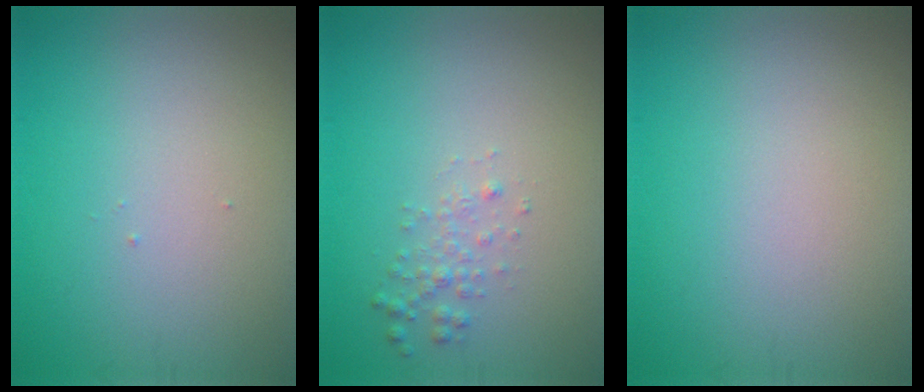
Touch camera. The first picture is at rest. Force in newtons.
{"total": 1.3, "press": 1.3, "slide": 0.0}
{"total": 0.0}